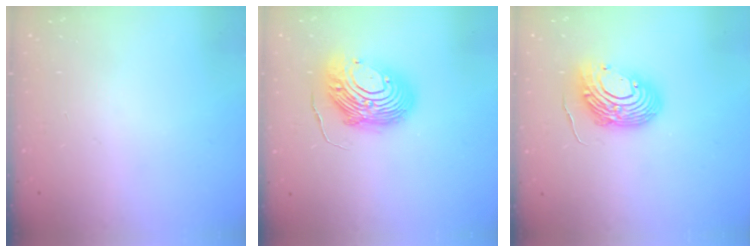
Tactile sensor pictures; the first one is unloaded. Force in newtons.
{"total": 14.9, "press": 14.9, "slide": 1.5}
{"total": 12.9, "press": 12.9, "slide": 1.2}